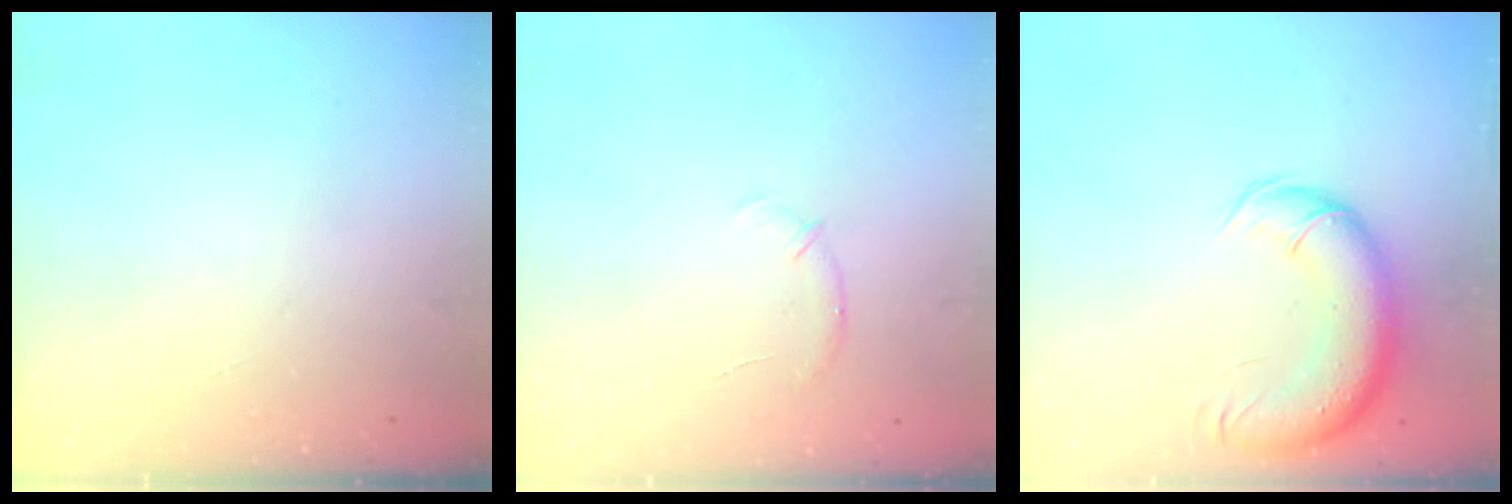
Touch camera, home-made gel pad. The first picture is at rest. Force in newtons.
{"total": 6.9, "press": 6.7, "slide": 1.8}
{"total": 13.8, "press": 13.2, "slide": 4.1}